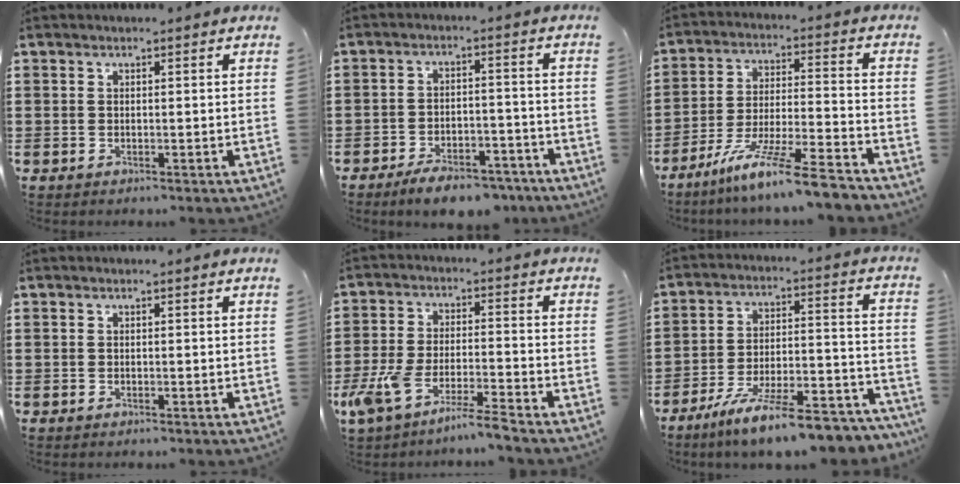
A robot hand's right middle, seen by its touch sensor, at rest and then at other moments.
{"total": 5.9, "force": [-5.4, 1.0, 2.1], "torque": [-0.037, 0.004, -0.101]}
{"total": 11.4, "force": [-9.4, -0.2, 6.4], "torque": [-0.115, 0.009, -0.181]}
{"total": 0.0}
{"total": 7.0, "force": [-6.1, -0.1, 3.5], "torque": [-0.096, -0.021, -0.122]}
{"total": 11.4, "force": [-9.7, 0.6, 6.0], "torque": [-0.094, 0.019, -0.181]}